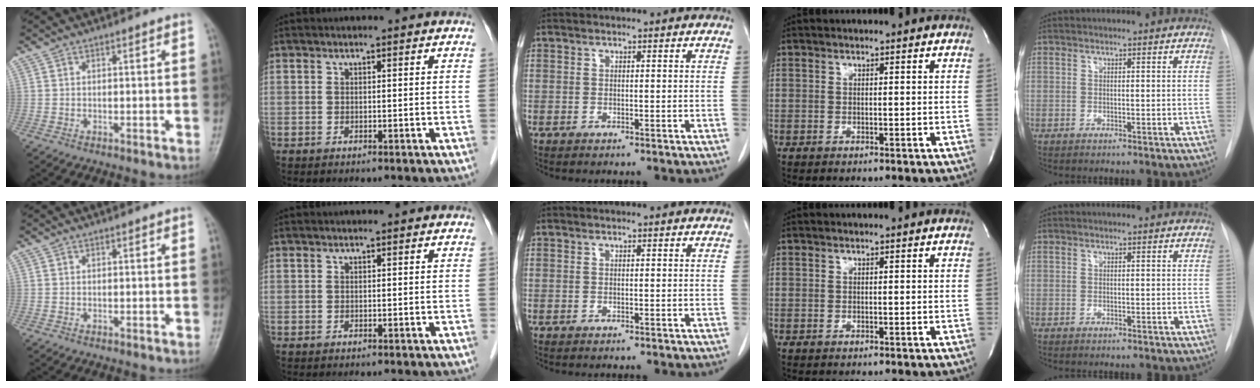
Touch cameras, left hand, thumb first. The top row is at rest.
{}